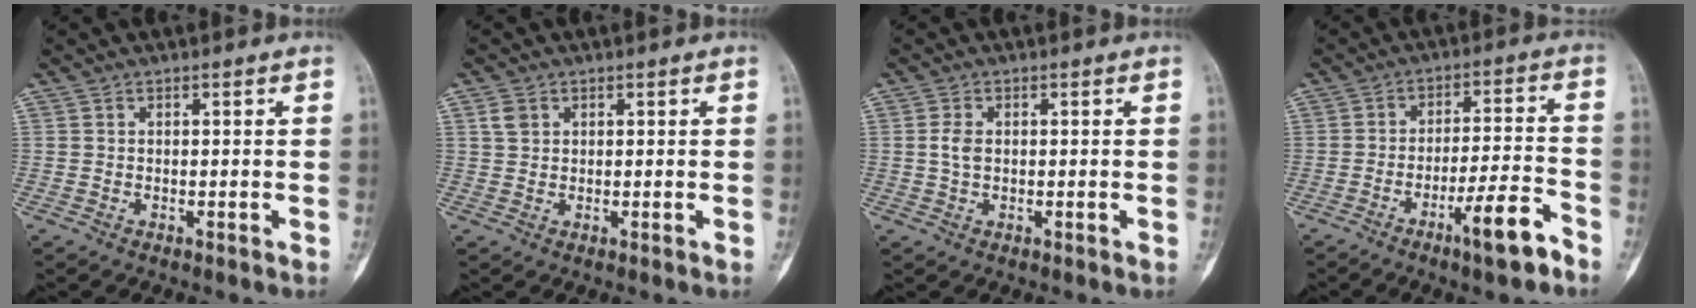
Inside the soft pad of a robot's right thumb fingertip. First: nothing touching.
{"total": 2.2, "force": [1.0, 1.7, 1.0], "torque": [-0.014, 0.003, 0.020]}
{"total": 2.4, "force": [0.1, 1.4, 1.9], "torque": [-0.038, 0.003, 0.000]}
{"total": 9.7, "force": [-6.1, 1.5, 7.4], "torque": [-0.119, 0.042, -0.095]}